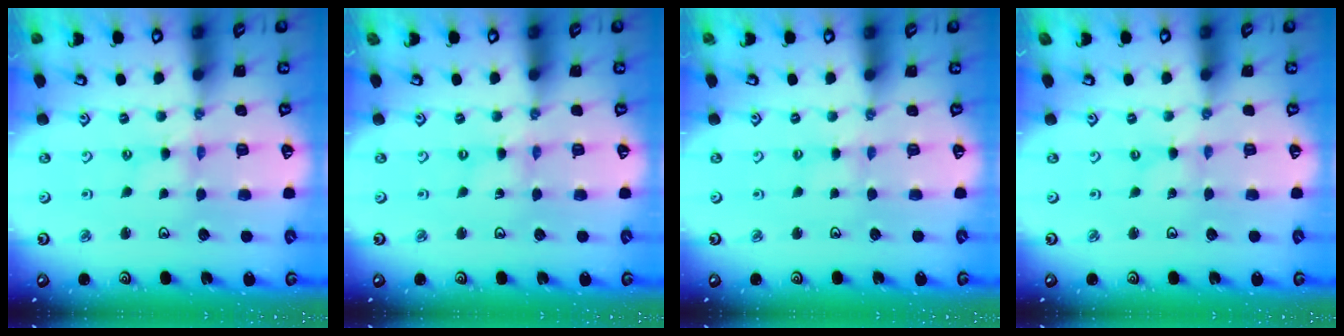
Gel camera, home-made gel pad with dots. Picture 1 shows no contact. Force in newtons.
{"total": 0.5, "press": 0.5, "slide": 0.1}
{"total": 2.3, "press": 2.3, "slide": 0.4}
{"total": 0.0}